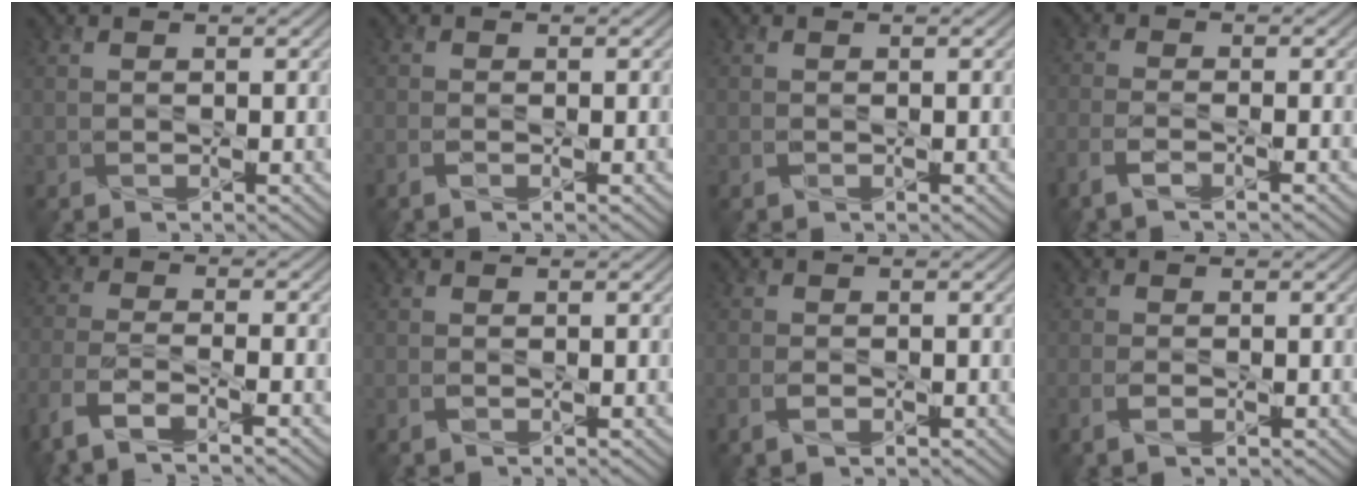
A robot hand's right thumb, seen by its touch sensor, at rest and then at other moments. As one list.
[{"total": 1.5, "force": [-0.8, 0.3, 1.2], "torque": [-0.030, -0.001, -0.020]}, {"total": 0.6, "force": [-0.2, 0.3, 0.4], "torque": [-0.009, -0.001, -0.003]}, {"total": 4.2, "force": [-2.7, 1.1, 3.0], "torque": [-0.067, -0.005, -0.062]}, {"total": 8.1, "force": [-5.6, 2.5, 5.4], "torque": [-0.121, -0.013, -0.117]}, {"total": 0.8, "force": [-0.3, 0.3, 0.7], "torque": [-0.018, -0.002, -0.006]}, {"total": 2.1, "force": [-1.0, 0.9, 1.6], "torque": [-0.036, -0.003, -0.022]}, {"total": 2.3, "force": [-1.0, 0.8, 1.9], "torque": [-0.045, -0.003, -0.023]}]